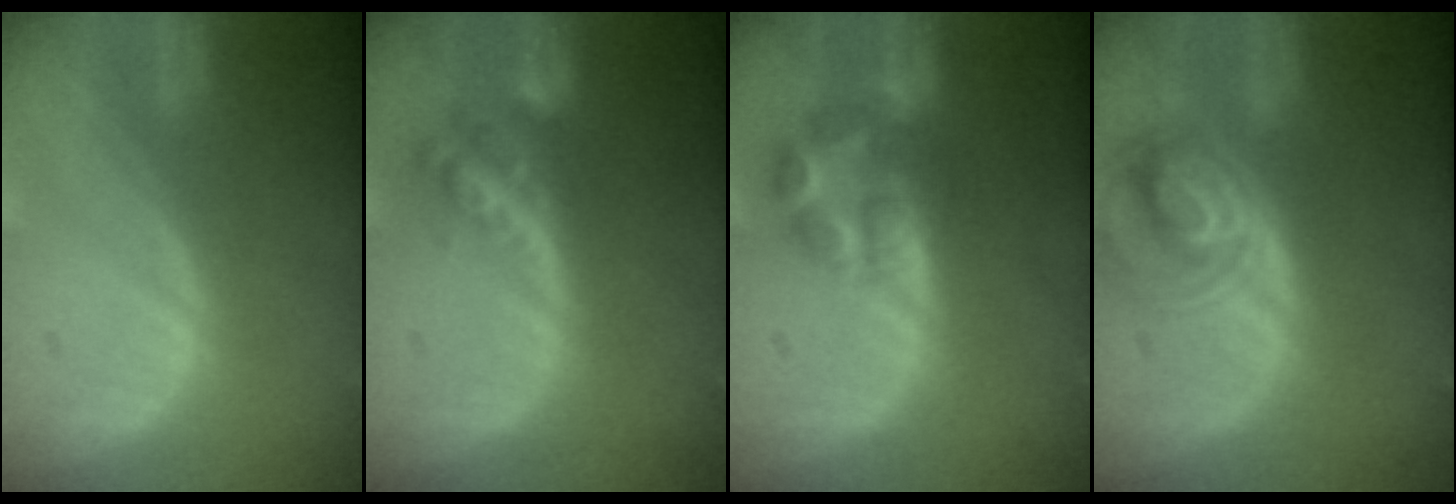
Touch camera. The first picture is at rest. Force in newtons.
{"total": 5.8, "press": 5.1, "slide": 2.8}
{"total": 6.8, "press": 6.5, "slide": 2.1}
{"total": 8.0, "press": 7.0, "slide": 3.8}